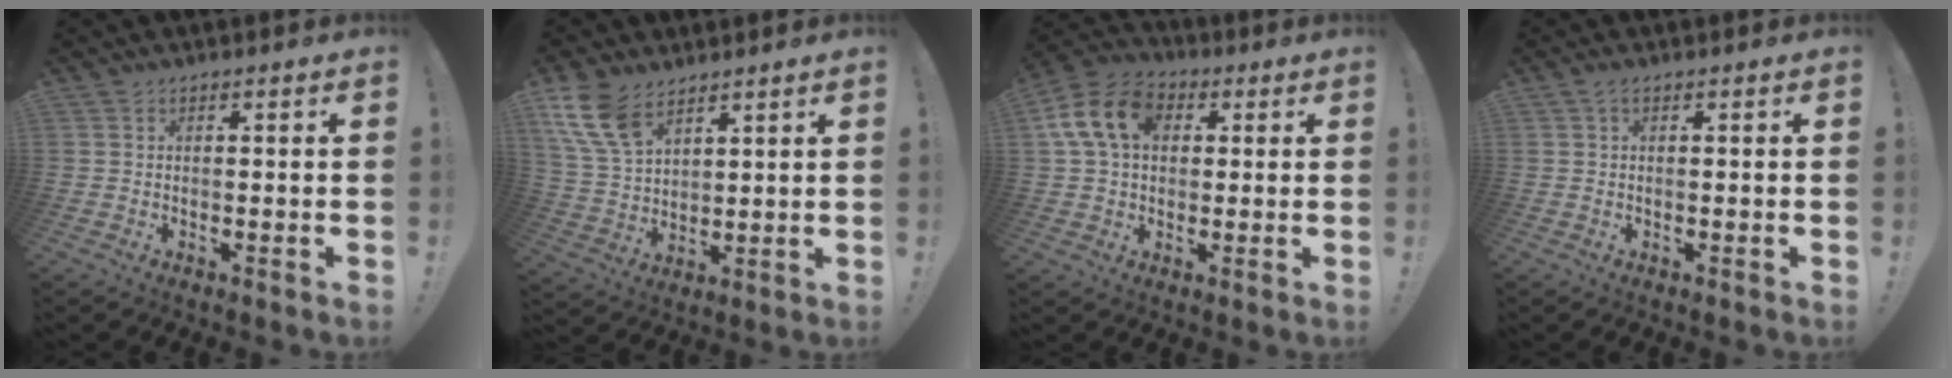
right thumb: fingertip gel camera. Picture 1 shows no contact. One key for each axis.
{"total": 12.5, "fx": 7.8, "fy": 7.3, "fz": 6.4, "tx": -0.133, "ty": -0.033, "tz": 0.155}
{"total": 15.1, "fx": 4.0, "fy": 11.1, "fz": 9.4, "tx": -0.162, "ty": 0.004, "tz": 0.078}
{"total": 1.1, "fx": 0.3, "fy": 0.1, "fz": 1.0, "tx": -0.019, "ty": 0.001, "tz": 0.004}